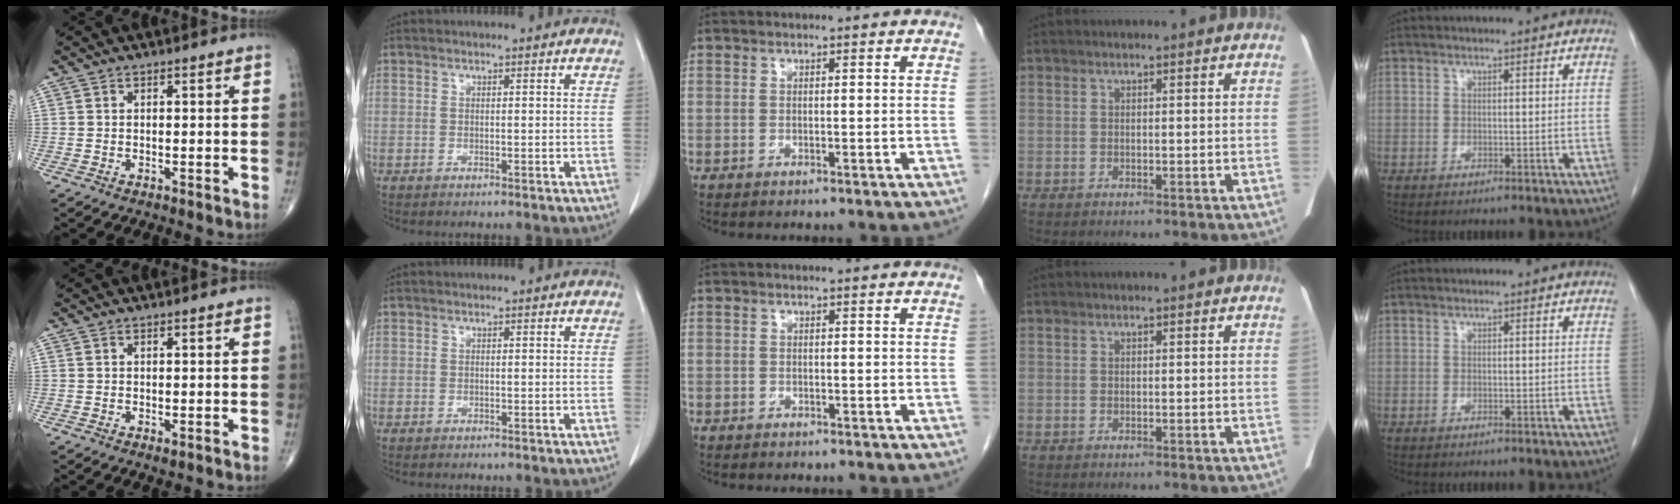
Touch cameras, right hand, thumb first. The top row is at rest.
{"thumb": {"total": 1.0, "force": [0.0, 0.5, 0.8], "torque": [-0.016, -0.002, 0.005]}, "middle": {"total": 1.7, "force": [-1.4, 1.0, 0.4], "torque": [-0.007, 0.003, -0.017]}}